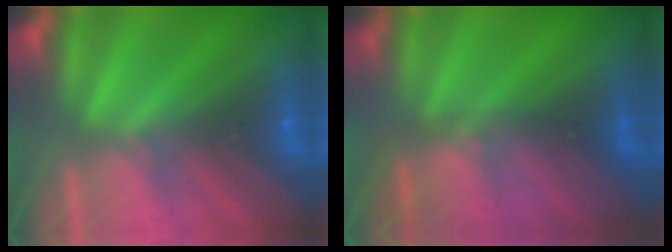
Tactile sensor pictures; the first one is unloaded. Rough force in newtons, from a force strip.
{"total": 2.8}